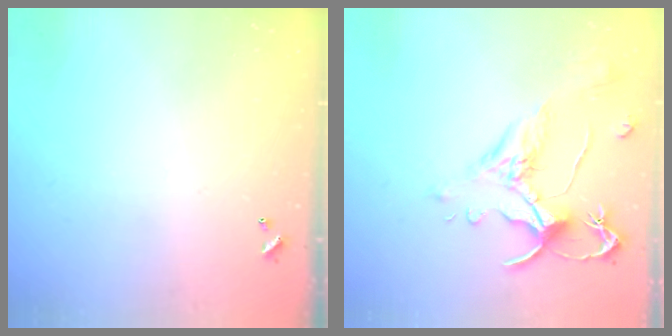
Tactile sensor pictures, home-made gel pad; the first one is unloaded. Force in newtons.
{"total": 1.5, "press": 1.0, "slide": 1.1}